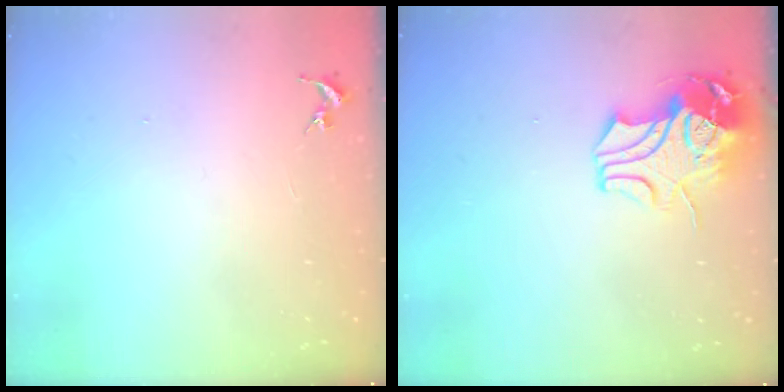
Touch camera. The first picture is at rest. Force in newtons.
{"total": 11.6, "press": 11.5, "slide": 1.5}